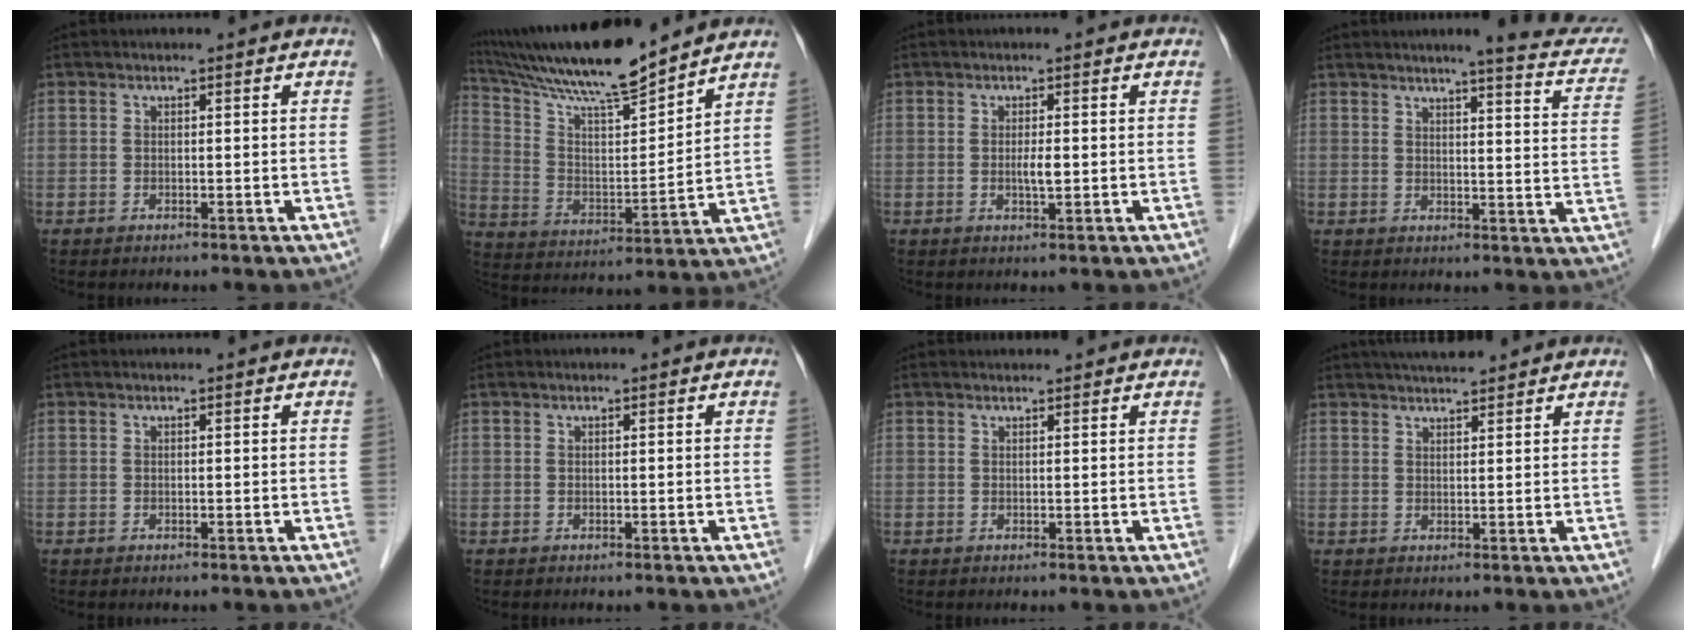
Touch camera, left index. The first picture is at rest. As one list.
[{"total": 17.2, "force": [15.1, 0.3, 8.2], "torque": [-0.155, 0.007, 0.265]}, {"total": 2.0, "force": [0.0, 0.2, 2.0], "torque": [-0.038, -0.002, 0.000]}, {"total": 12.5, "force": [10.6, 0.8, 6.6], "torque": [-0.067, -0.021, 0.100]}, {"total": 0.0}, {"total": 0.0}, {"total": 1.9, "force": [1.8, 0.2, 0.6], "torque": [-0.015, 0.020, 0.026]}, {"total": 7.3, "force": [6.4, 0.9, 3.4], "torque": [-0.053, 0.029, 0.096]}]